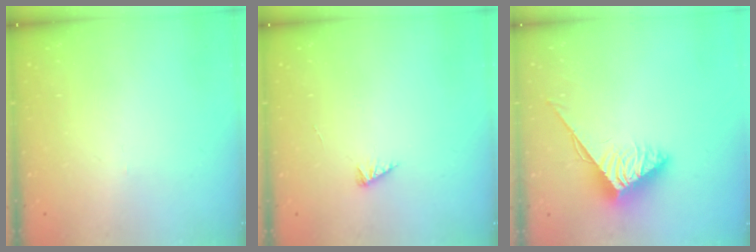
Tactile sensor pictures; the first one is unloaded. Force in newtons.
{"total": 1.8, "press": 1.7, "slide": 0.3}
{"total": 4.7, "press": 4.7, "slide": 0.5}